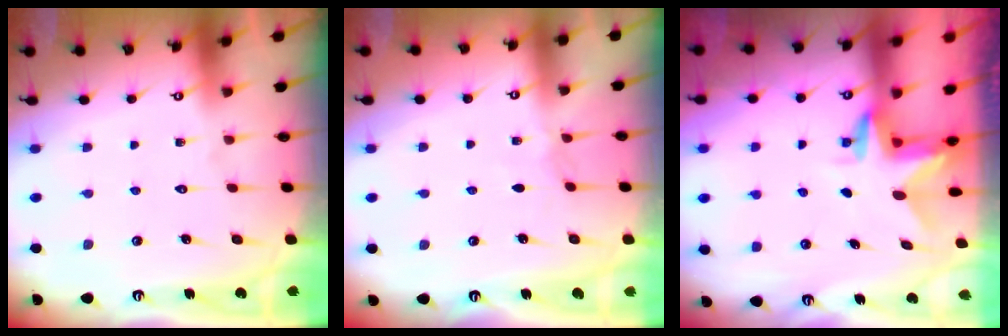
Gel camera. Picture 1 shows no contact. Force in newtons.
{"total": 2.8, "press": 2.8, "slide": 0.4}
{"total": 2.9, "press": 2.9, "slide": 0.2}